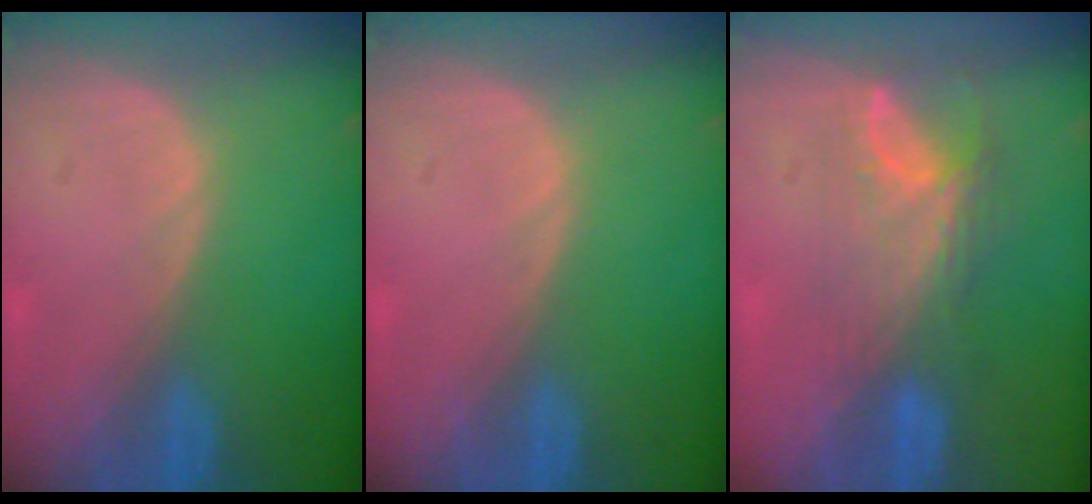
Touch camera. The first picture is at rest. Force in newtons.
{"total": 0.0}
{"total": 8.0, "press": 6.6, "slide": 4.4}